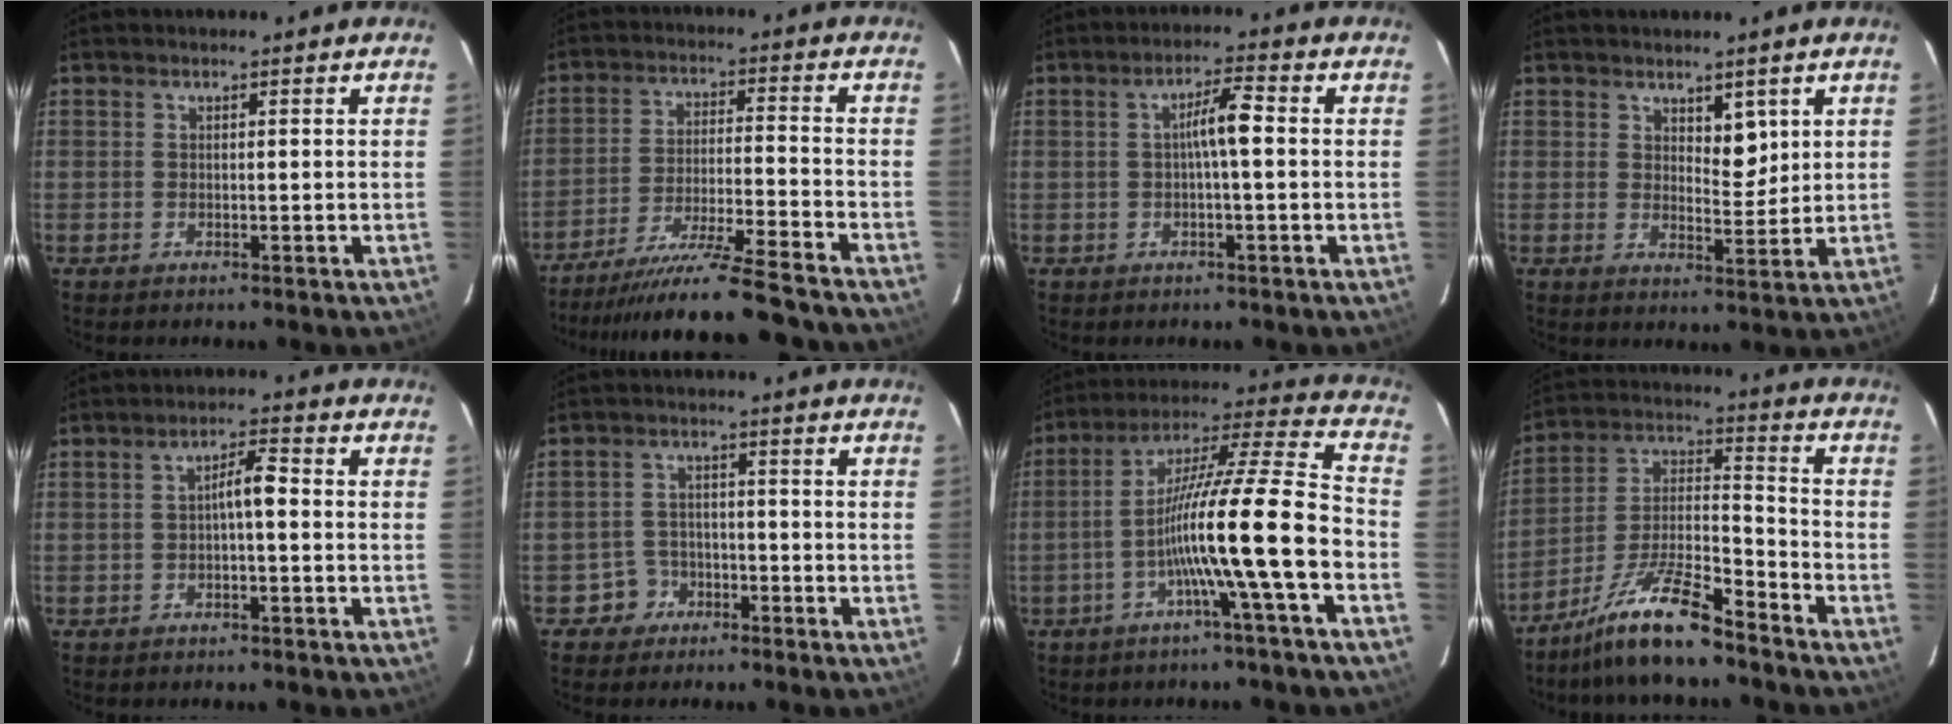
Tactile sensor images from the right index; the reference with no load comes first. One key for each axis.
{"total": 17.9, "fx": -15.7, "fy": -0.5, "fz": 8.5, "tx": -0.140, "ty": -0.032, "tz": -0.253}
{"total": 4.8, "fx": 0.1, "fy": 0.6, "fz": 4.8, "tx": -0.084, "ty": 0.015, "tz": 0.001}
{"total": 4.0, "fx": 2.0, "fy": 1.9, "fz": 2.9, "tx": -0.046, "ty": -0.006, "tz": 0.037}
{"total": 3.9, "fx": -0.2, "fy": 0.8, "fz": 3.8, "tx": -0.066, "ty": 0.016, "tz": -0.003}
{"total": 3.9, "fx": -2.3, "fy": 3.2, "fz": 0.0, "tx": 0.004, "ty": 0.014, "tz": -0.040}
{"total": 15.8, "fx": -4.9, "fy": -1.3, "fz": 14.9, "tx": -0.256, "ty": 0.020, "tz": -0.091}
{"total": 13.5, "fx": -10.5, "fy": 1.8, "fz": 8.4, "tx": -0.168, "ty": 0.000, "tz": -0.190}